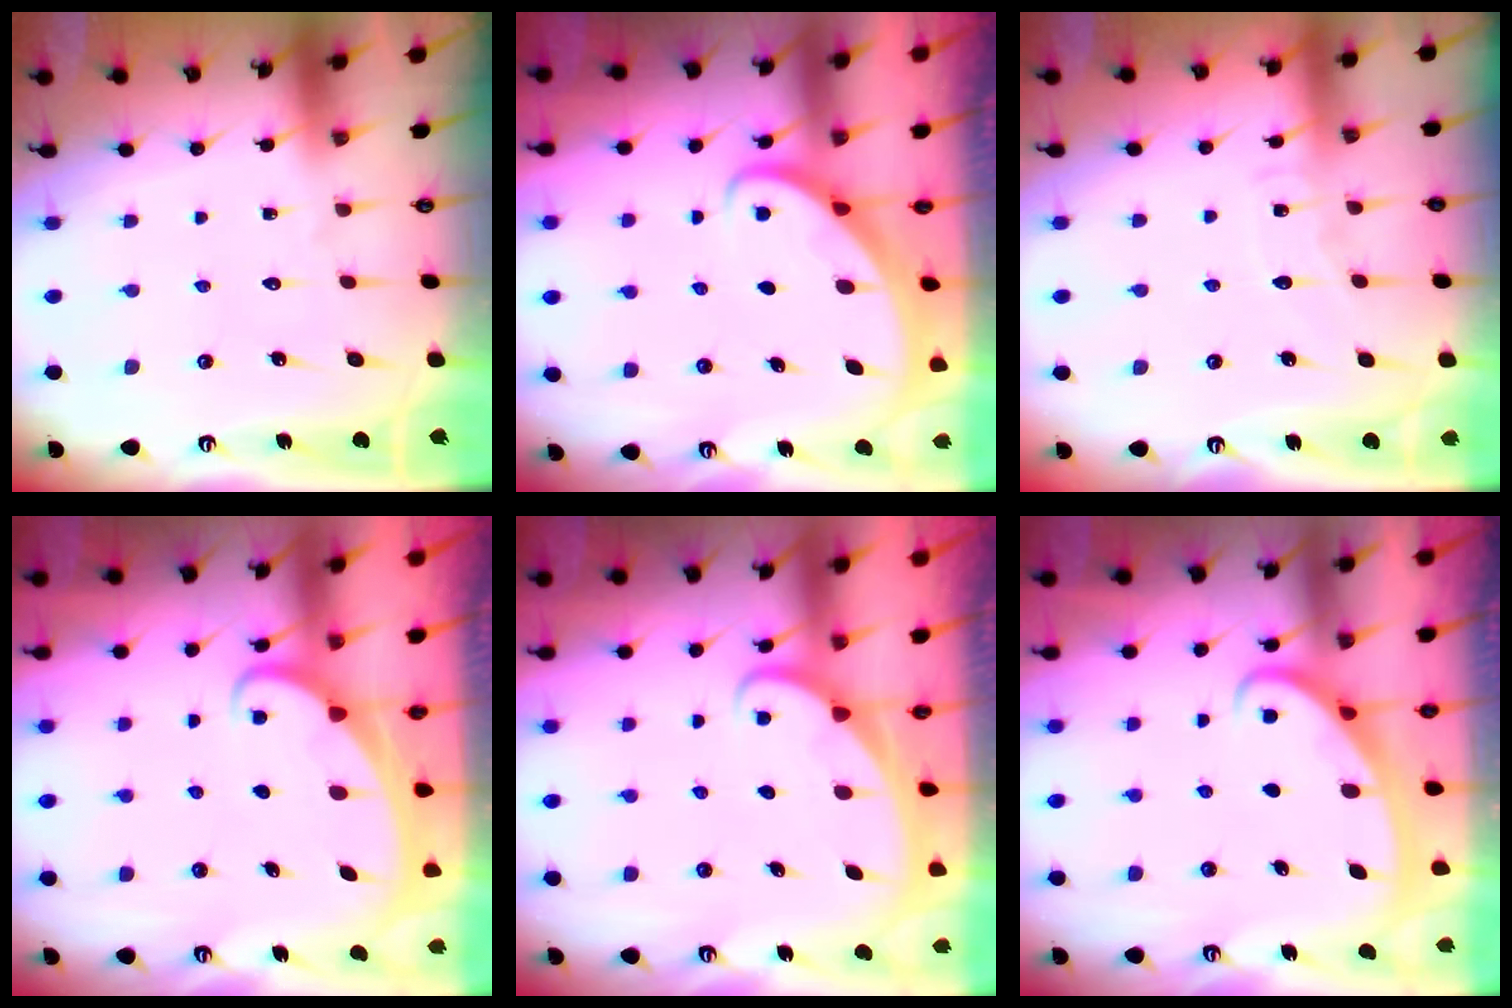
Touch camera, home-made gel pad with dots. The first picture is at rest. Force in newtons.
{"total": 2.6, "press": 2.6, "slide": 0.3}
{"total": 5.6, "press": 5.6, "slide": 0.5}
{"total": 1.9, "press": 1.9, "slide": 0.2}
{"total": 1.8, "press": 1.7, "slide": 0.1}
{"total": 2.7, "press": 2.7, "slide": 0.3}